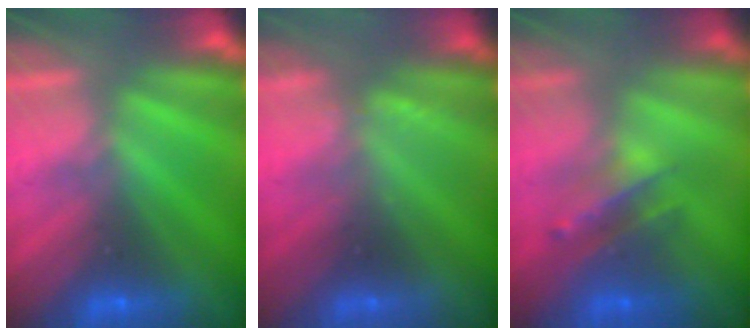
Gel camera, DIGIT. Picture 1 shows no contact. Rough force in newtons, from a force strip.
{"total": 2.3}
{"total": 2.4}